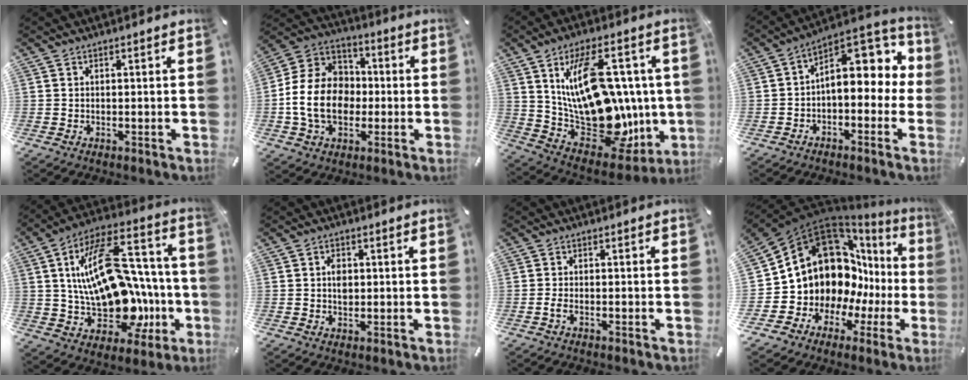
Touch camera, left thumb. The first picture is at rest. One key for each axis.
{"total": 15.2, "fx": -2.7, "fy": 12.1, "fz": 8.8, "tx": -0.191, "ty": 0.026, "tz": -0.049}
{"total": 27.5, "fx": 3.8, "fy": 15.3, "fz": 22.5, "tx": -0.407, "ty": -0.046, "tz": 0.082}
{"total": 11.7, "fx": 3.4, "fy": 7.4, "fz": 8.4, "tx": -0.099, "ty": -0.032, "tz": 0.059}
{"total": 27.6, "fx": 1.1, "fy": 16.2, "fz": 22.2, "tx": -0.394, "ty": -0.021, "tz": 0.026}
{"total": 2.9, "fx": 0.3, "fy": 2.2, "fz": 1.9, "tx": -0.023, "ty": 0.000, "tz": 0.000}
{"total": 1.8, "fx": -1.0, "fy": 0.5, "fz": 1.3, "tx": -0.031, "ty": 0.000, "tz": -0.021}
{"total": 17.2, "fx": 4.0, "fy": 14.1, "fz": 9.0, "tx": -0.149, "ty": -0.064, "tz": 0.092}